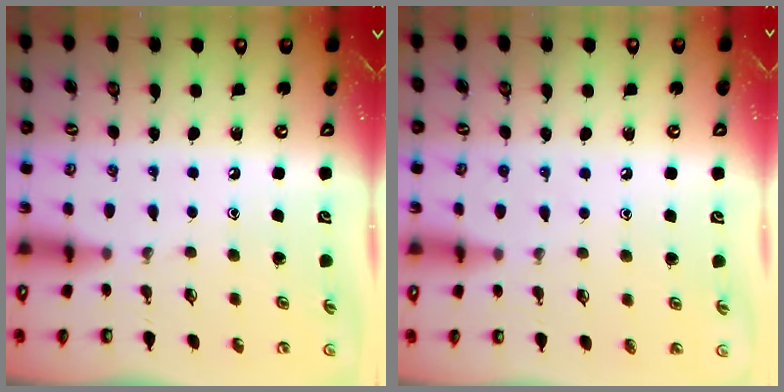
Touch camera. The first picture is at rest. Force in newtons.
{"total": 3.5, "press": 3.5, "slide": 0.4}